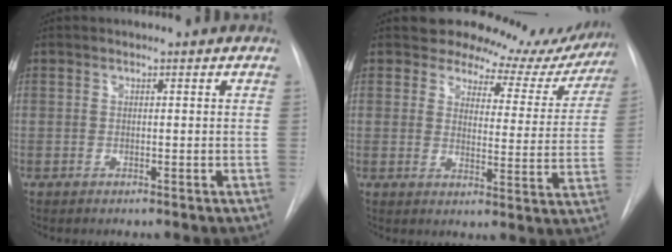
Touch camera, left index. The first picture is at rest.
{"total": 13.2, "force": [12.5, 4.2, 0.5], "torque": [0.028, -0.040, 0.124]}